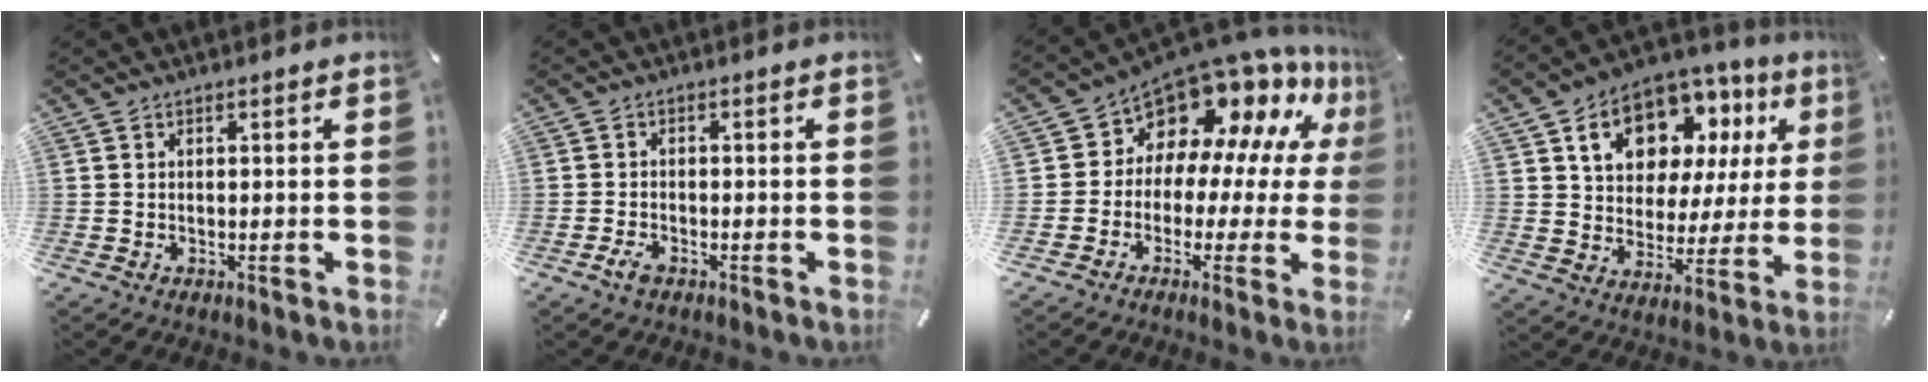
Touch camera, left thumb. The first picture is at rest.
{"total": 2.4, "force": [-1.5, 1.2, 1.5], "torque": [-0.042, 0.000, -0.031]}
{"total": 12.5, "force": [9.3, 7.5, 3.5], "torque": [-0.067, -0.094, 0.162]}
{"total": 15.3, "force": [8.0, 10.9, 7.1], "torque": [-0.123, -0.038, 0.147]}